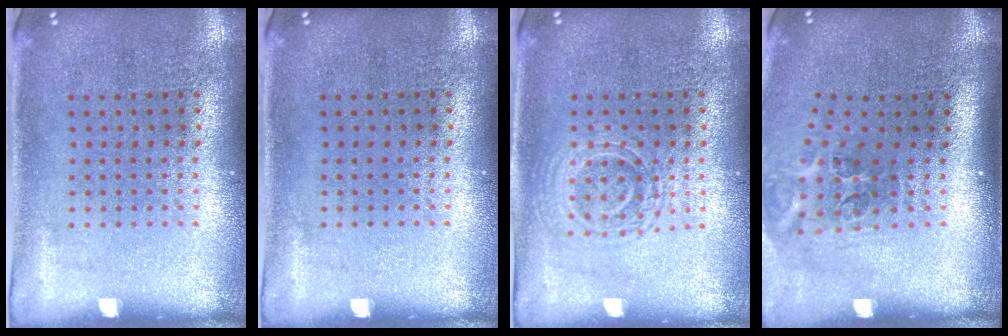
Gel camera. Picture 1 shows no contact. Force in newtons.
{"total": 0.0}
{"total": 1.4, "press": 1.3, "slide": 0.3}
{"total": 2.2, "press": 1.3, "slide": 1.7}